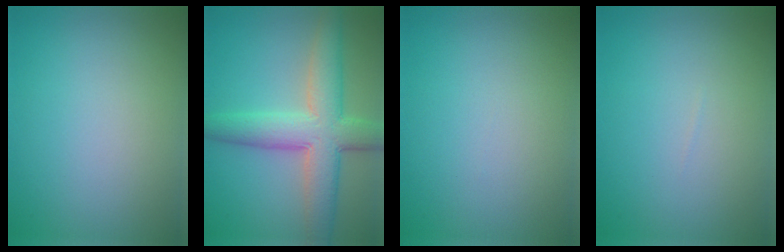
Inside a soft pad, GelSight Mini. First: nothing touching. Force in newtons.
{"total": 7.5, "press": 7.5, "slide": 0.2}
{"total": 0.0}
{"total": 0.0}